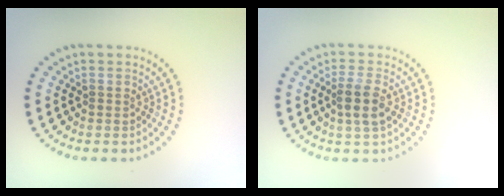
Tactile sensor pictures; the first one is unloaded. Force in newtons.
{"total": 2.7, "press": 2.4, "slide": 1.1}